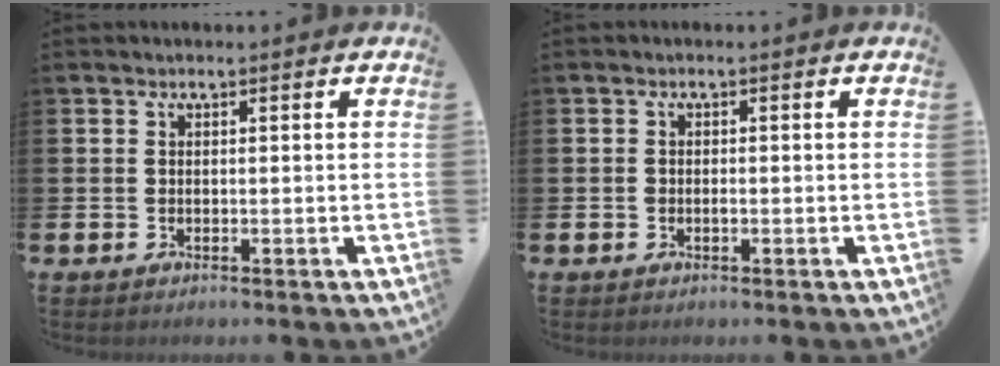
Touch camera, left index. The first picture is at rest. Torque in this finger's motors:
{"motor_torque": [0.09, 0.23, 0.00, 0.03]}